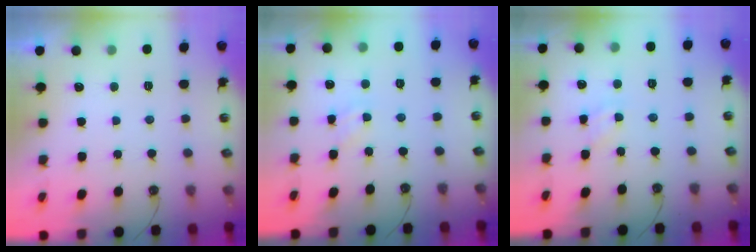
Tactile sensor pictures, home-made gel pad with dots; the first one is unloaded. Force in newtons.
{"total": 1.7, "press": 1.7, "slide": 0.3}
{"total": 1.6, "press": 1.6, "slide": 0.2}